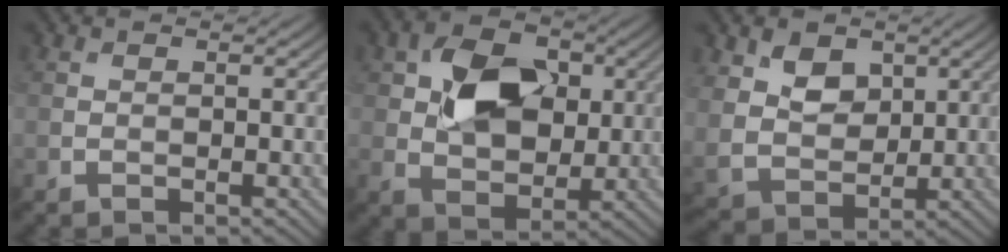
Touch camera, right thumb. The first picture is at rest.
{"total": 9.5, "force": [1.9, 6.4, 6.8], "torque": [-0.124, 0.005, 0.030]}
{"total": 6.1, "force": [2.9, 4.2, 3.4], "torque": [-0.088, -0.011, 0.045]}